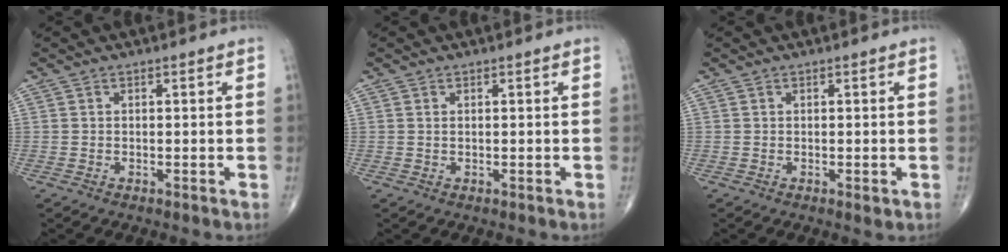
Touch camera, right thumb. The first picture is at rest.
{"total": 0.0}
{"total": 0.8, "force": [-0.1, 0.4, 0.6], "torque": [-0.006, -0.003, -0.002]}